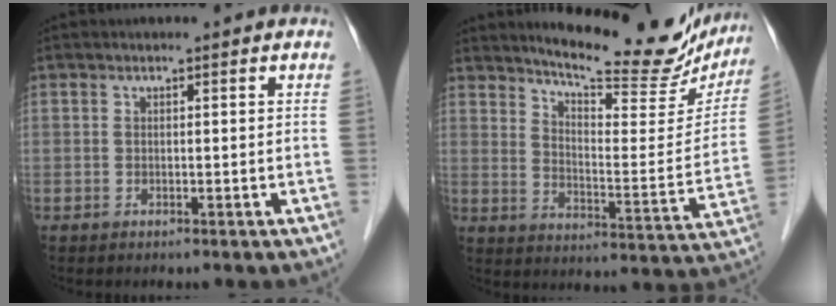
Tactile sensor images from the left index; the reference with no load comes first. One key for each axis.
{"total": 20.3, "fx": 17.8, "fy": 4.5, "fz": 8.5, "tx": -0.113, "ty": -0.047, "tz": 0.229}